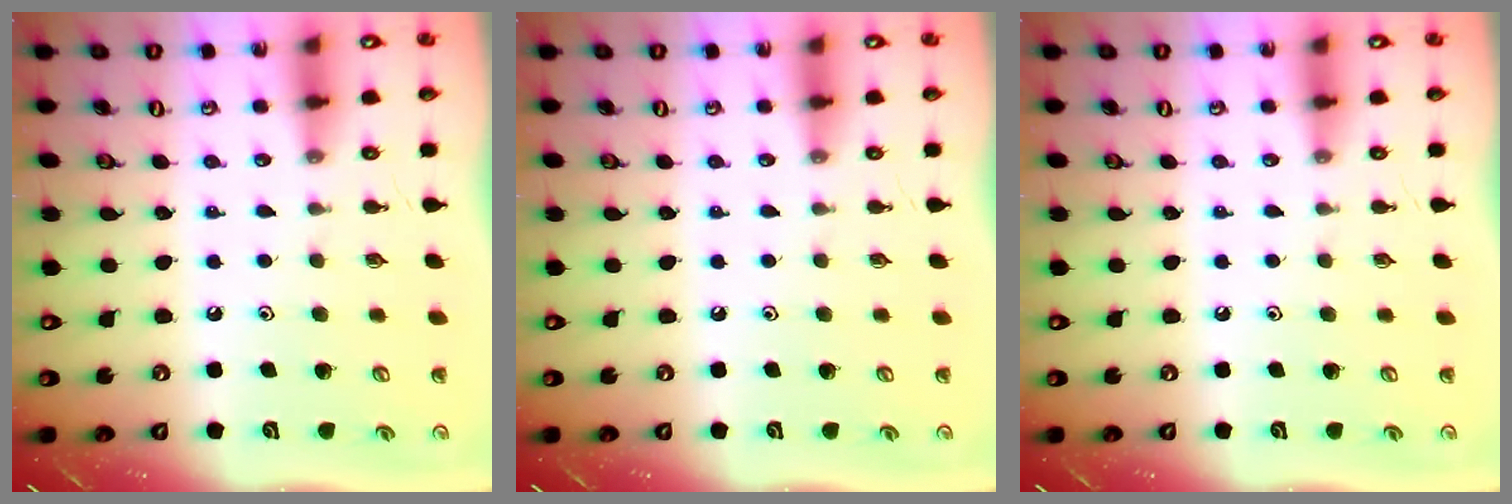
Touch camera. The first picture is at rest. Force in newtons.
{"total": 0.0}
{"total": 0.0}